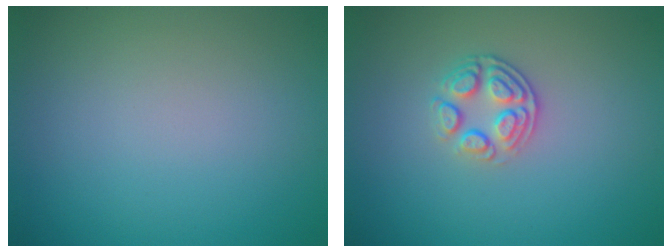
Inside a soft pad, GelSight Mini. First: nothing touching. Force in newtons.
{"total": 2.7, "press": 2.4, "slide": 1.2}